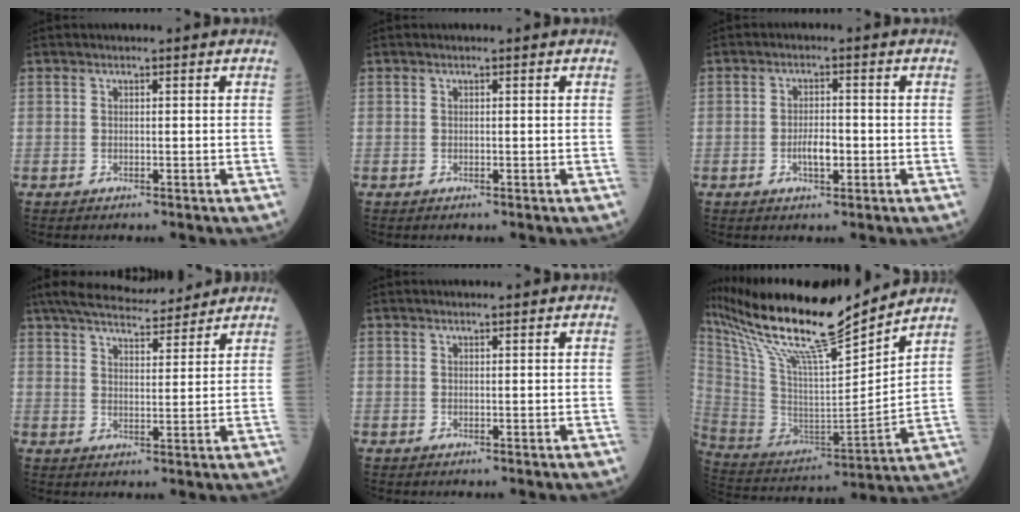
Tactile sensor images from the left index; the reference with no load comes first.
{"total": 0.0}
{"total": 3.2, "force": [-1.0, 1.2, 2.8], "torque": [-0.055, 0.001, -0.016]}
{"total": 14.1, "force": [12.6, 2.6, 5.9], "torque": [-0.104, 0.028, 0.194]}
{"total": 1.0, "force": [0.8, -0.1, 0.5], "torque": [-0.008, 0.007, 0.016]}
{"total": 22.1, "force": [19.0, 0.8, 11.1], "torque": [-0.213, -0.022, 0.337]}